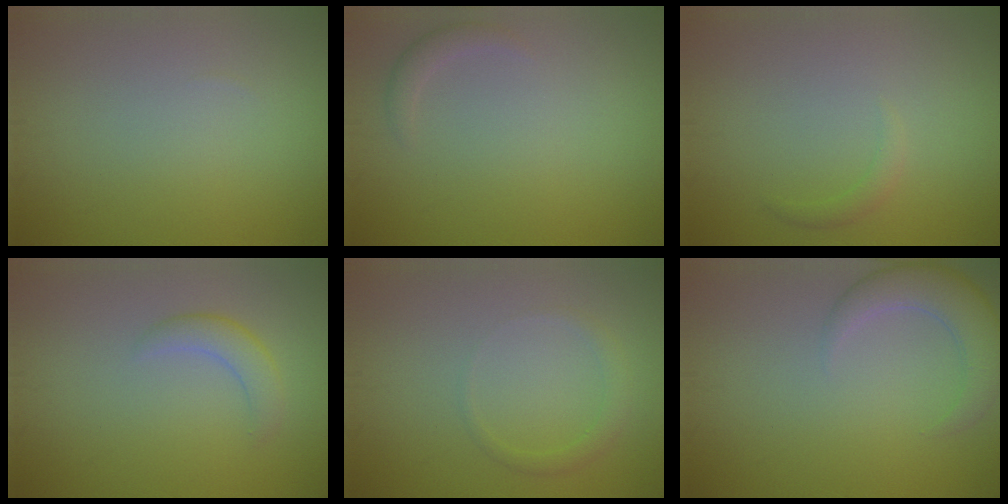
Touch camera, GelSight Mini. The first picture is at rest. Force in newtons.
{"total": 1.1, "press": 1.1, "slide": 0.0}
{"total": 1.0, "press": 1.0, "slide": 0.1}
{"total": 2.1, "press": 2.1, "slide": 0.1}
{"total": 1.4, "press": 1.4, "slide": 0.1}
{"total": 4.1, "press": 4.1, "slide": 0.4}